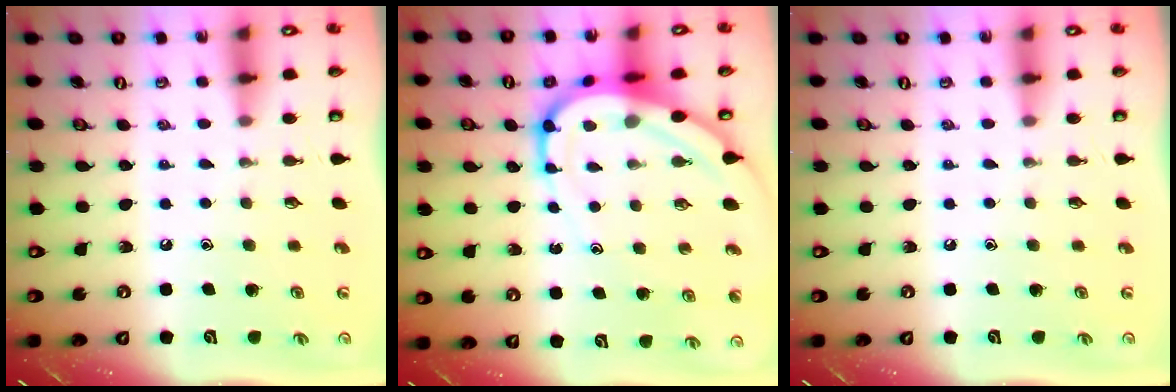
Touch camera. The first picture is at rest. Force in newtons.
{"total": 12.4, "press": 12.3, "slide": 1.2}
{"total": 0.0}